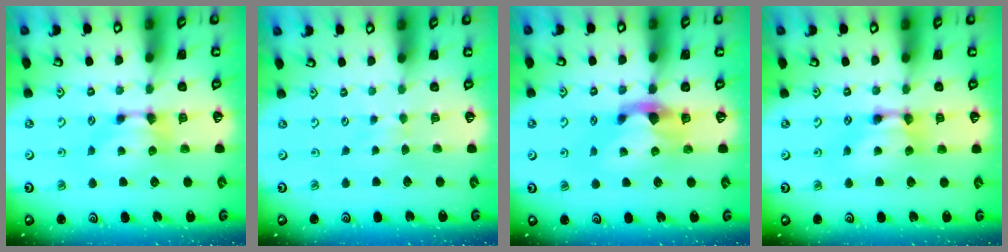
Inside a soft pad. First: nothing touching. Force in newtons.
{"total": 2.6, "press": 2.6, "slide": 0.4}
{"total": 2.9, "press": 2.6, "slide": 1.3}
{"total": 2.1, "press": 2.1, "slide": 0.1}